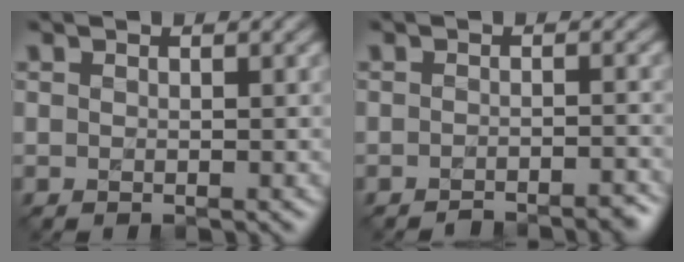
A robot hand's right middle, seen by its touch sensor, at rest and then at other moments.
{"total": 2.5, "force": [-2.3, 0.4, 0.8], "torque": [-0.002, 0.004, -0.033]}